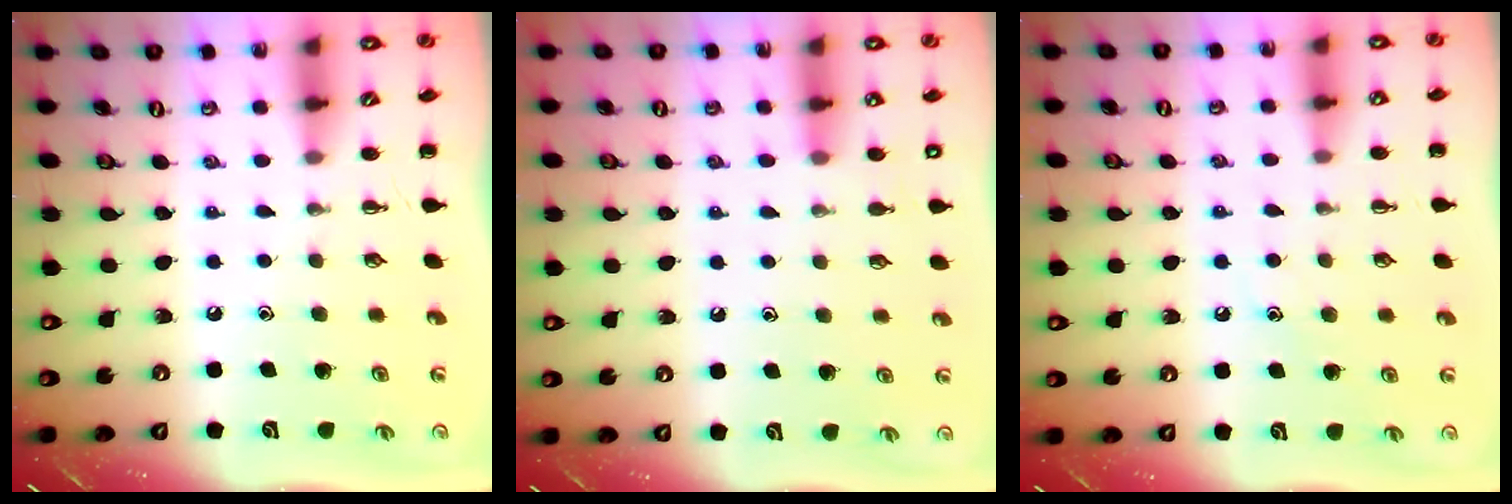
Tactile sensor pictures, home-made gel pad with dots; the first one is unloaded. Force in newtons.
{"total": 6.8, "press": 6.6, "slide": 1.9}
{"total": 7.3, "press": 7.2, "slide": 1.6}